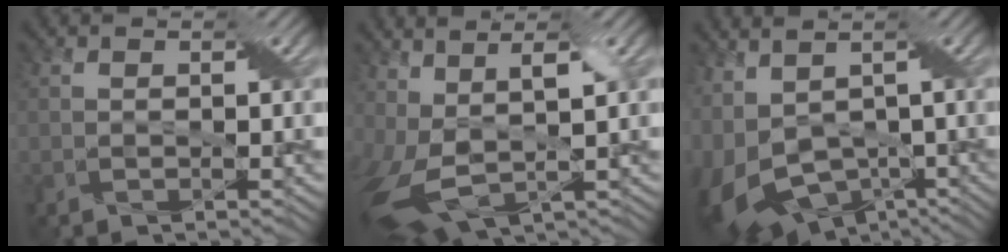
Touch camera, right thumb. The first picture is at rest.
{"total": 11.3, "force": [1.2, 6.0, 9.5], "torque": [-0.210, -0.030, 0.039]}
{"total": 12.8, "force": [-2.5, 8.0, 9.7], "torque": [-0.244, -0.038, -0.014]}